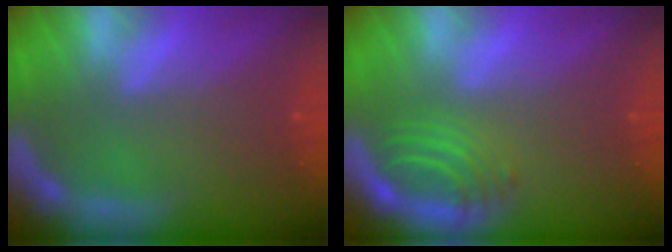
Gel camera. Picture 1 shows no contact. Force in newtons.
{"total": 4.0}